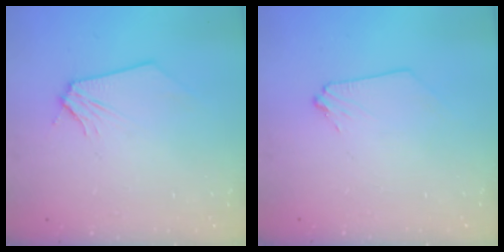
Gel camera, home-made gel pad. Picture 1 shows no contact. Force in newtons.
{"total": 0.0}